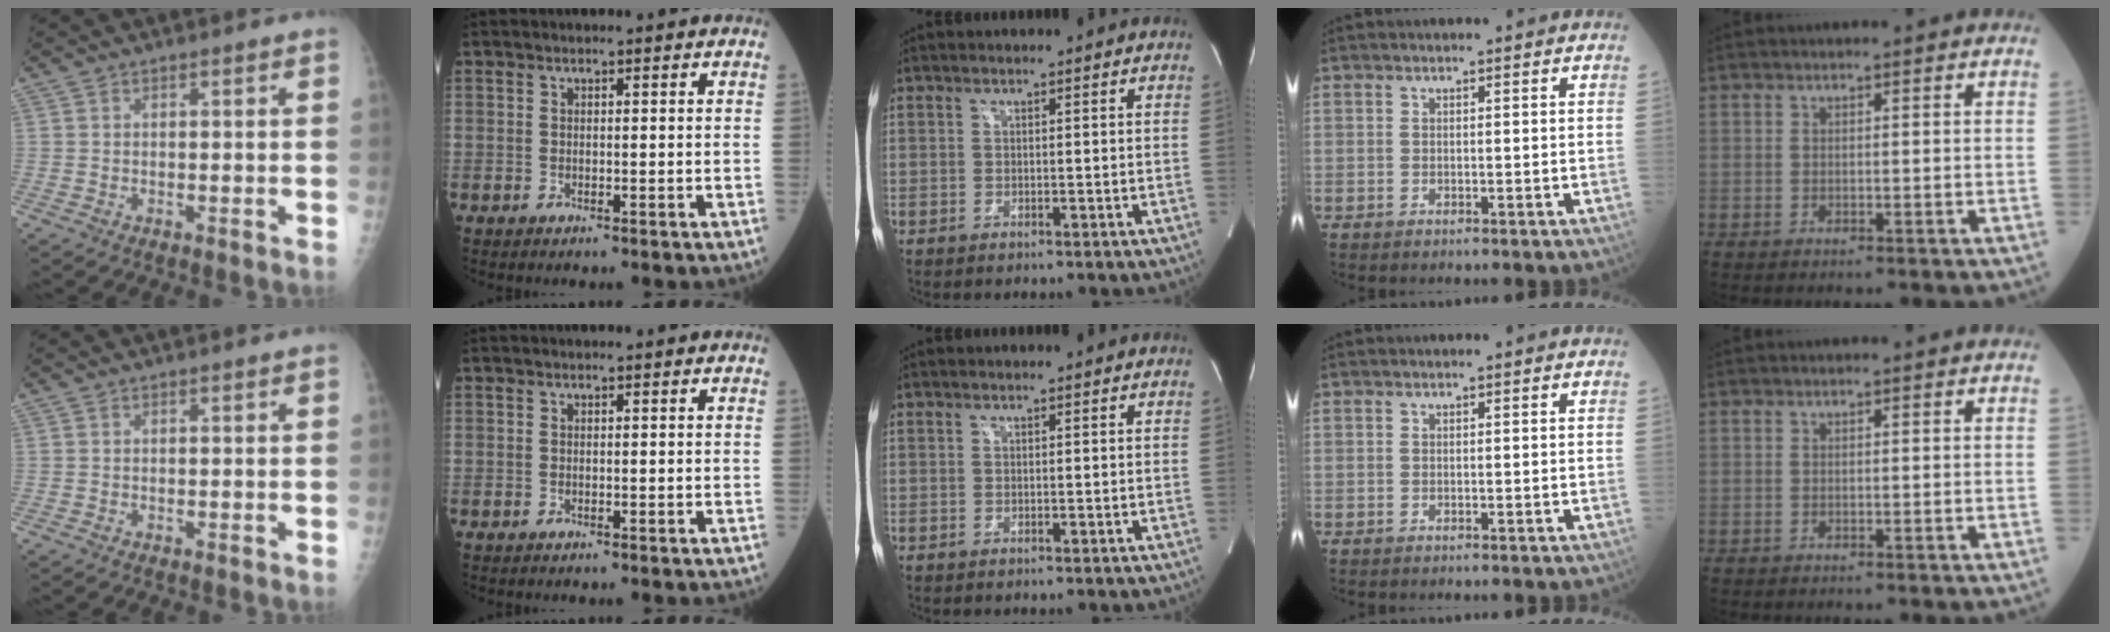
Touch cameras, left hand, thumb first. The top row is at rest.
{}